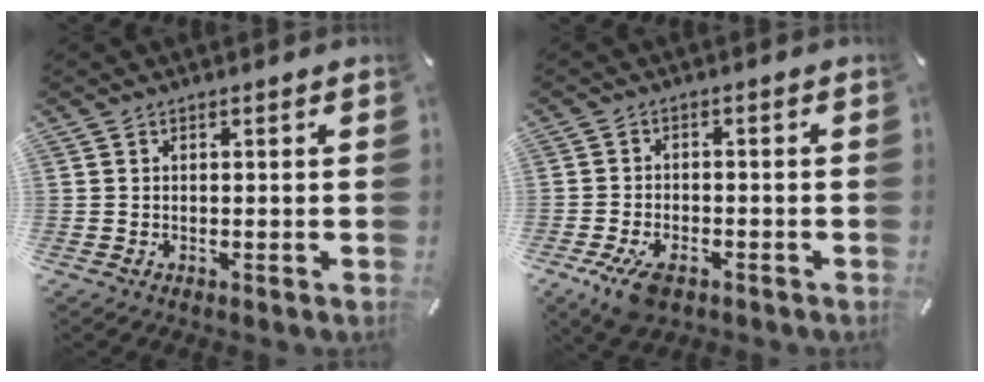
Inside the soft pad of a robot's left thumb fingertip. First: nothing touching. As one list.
[{"total": 6.5, "force": [-3.6, 3.4, 4.2], "torque": [-0.095, 0.009, -0.066]}]